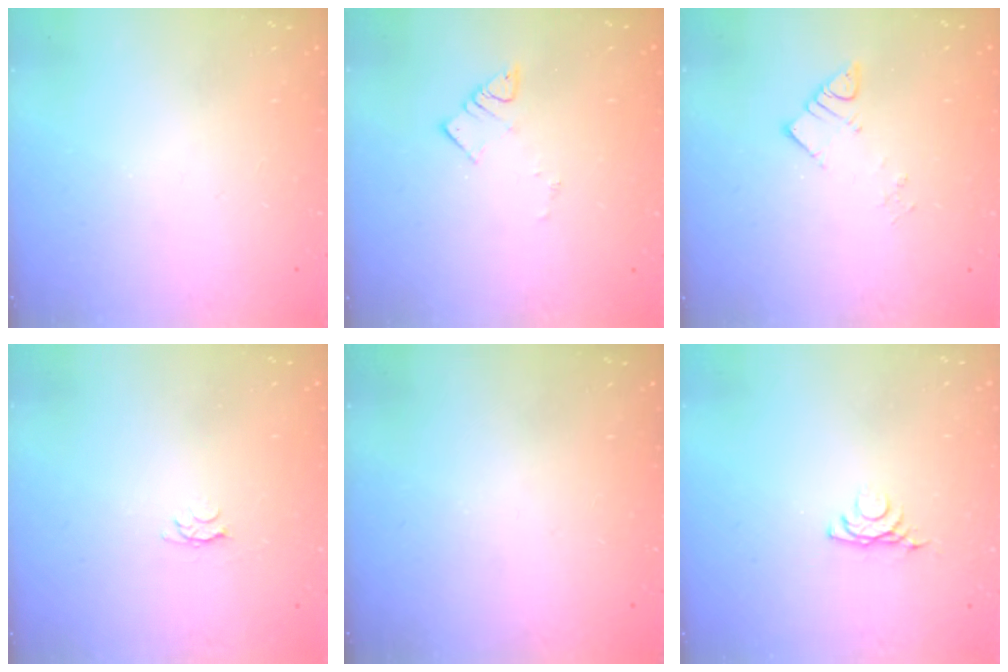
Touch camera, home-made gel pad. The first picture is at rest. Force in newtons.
{"total": 3.4, "press": 3.4, "slide": 0.3}
{"total": 5.1, "press": 5.1, "slide": 0.4}
{"total": 3.3, "press": 3.2, "slide": 0.5}
{"total": 0.0}
{"total": 4.3, "press": 4.2, "slide": 0.8}